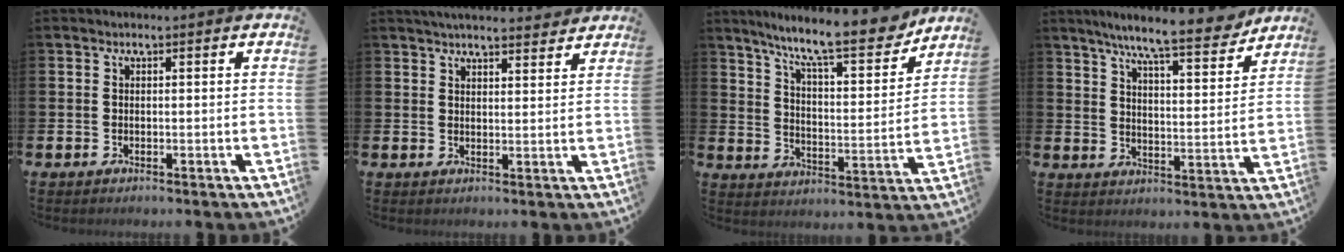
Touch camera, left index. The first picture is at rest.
{"total": 4.0, "force": [3.9, 0.4, 0.6], "torque": [-0.016, -0.016, 0.072]}
{"total": 11.8, "force": [10.3, 1.4, 5.6], "torque": [-0.129, -0.059, 0.174]}
{"total": 9.3, "force": [8.3, 0.5, 4.1], "torque": [-0.090, -0.047, 0.141]}